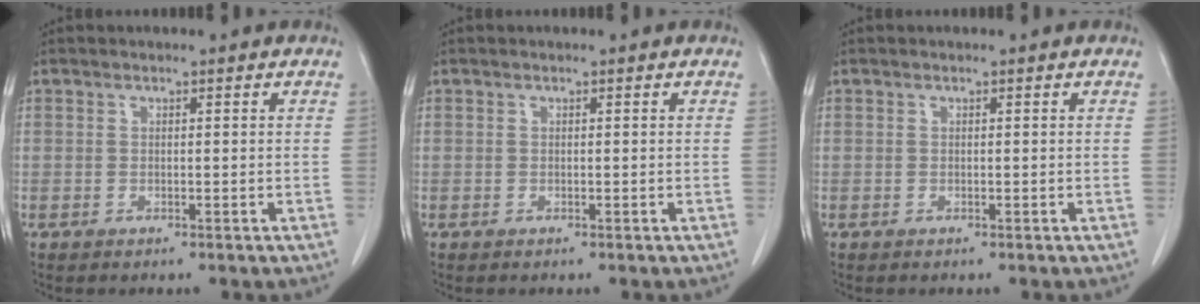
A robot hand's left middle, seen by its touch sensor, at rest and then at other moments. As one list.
[{"total": 0.0}, {"total": 0.0}]